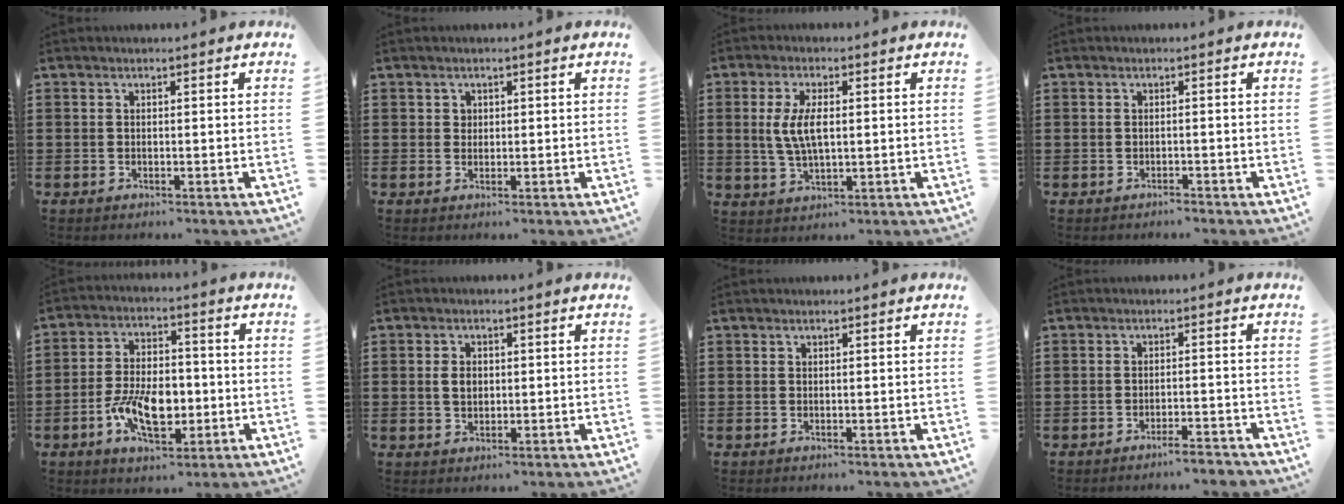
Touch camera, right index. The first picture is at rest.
{"total": 1.1, "force": [0.6, 0.9, 0.2], "torque": [-0.006, 0.003, 0.012]}
{"total": 5.9, "force": [0.6, 2.5, 5.4], "torque": [-0.122, 0.003, 0.004]}
{"total": 0.8, "force": [-0.7, 0.2, -0.1], "torque": [-0.001, 0.002, -0.017]}
{"total": 9.5, "force": [-2.5, 5.4, 7.4], "torque": [-0.150, 0.002, -0.050]}
{"total": 2.7, "force": [0.2, 1.9, 2.0], "torque": [-0.042, 0.008, 0.003]}
{"total": 0.0}
{"total": 2.7, "force": [-2.5, -0.1, 1.0], "torque": [-0.018, -0.002, -0.048]}